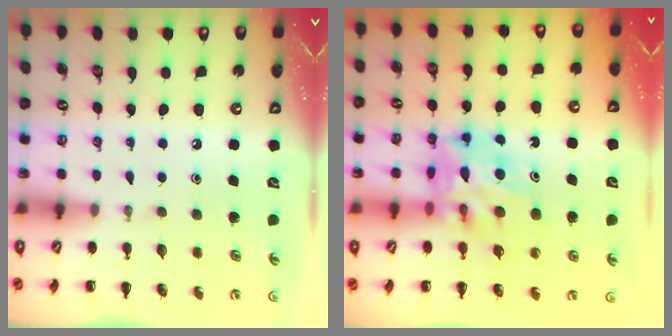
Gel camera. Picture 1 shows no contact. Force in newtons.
{"total": 12.3, "press": 11.8, "slide": 3.7}